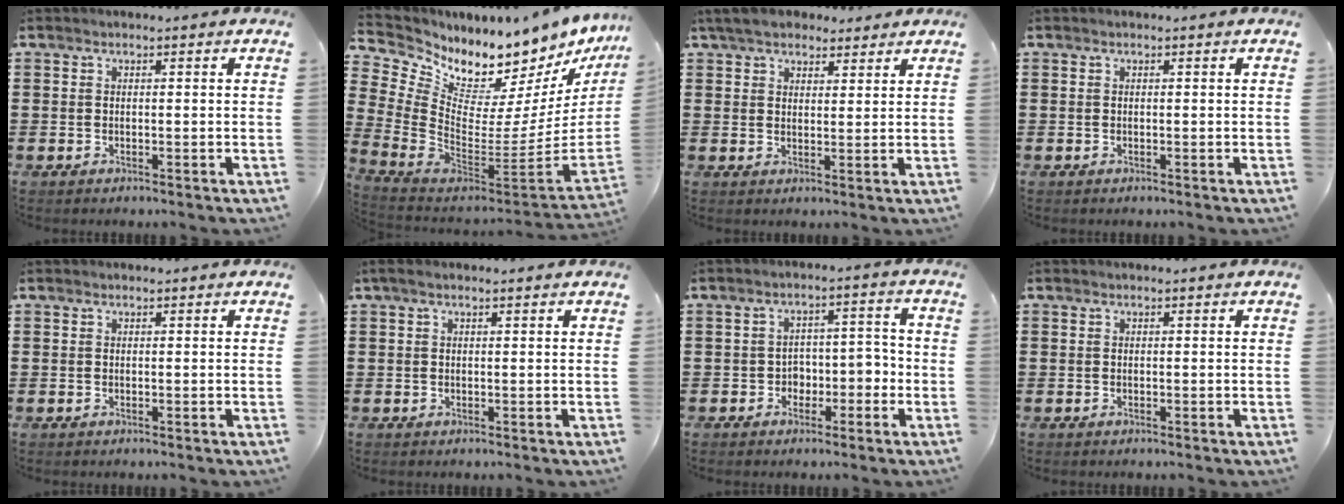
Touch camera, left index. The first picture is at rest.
{"total": 6.3, "force": [6.1, 1.6, 0.2], "torque": [-0.057, -0.086, 0.102]}
{"total": 4.8, "force": [4.1, 1.9, 1.5], "torque": [-0.045, 0.001, 0.077]}
{"total": 0.0}
{"total": 0.0}
{"total": 0.8, "force": [0.1, 0.2, 0.8], "torque": [-0.015, 0.000, 0.003]}
{"total": 3.7, "force": [-2.1, 2.7, 1.5], "torque": [-0.036, 0.009, -0.046]}
{"total": 0.0}